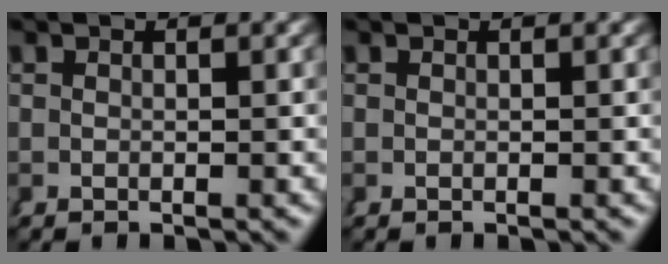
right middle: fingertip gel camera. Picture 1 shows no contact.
{"total": 0.0}